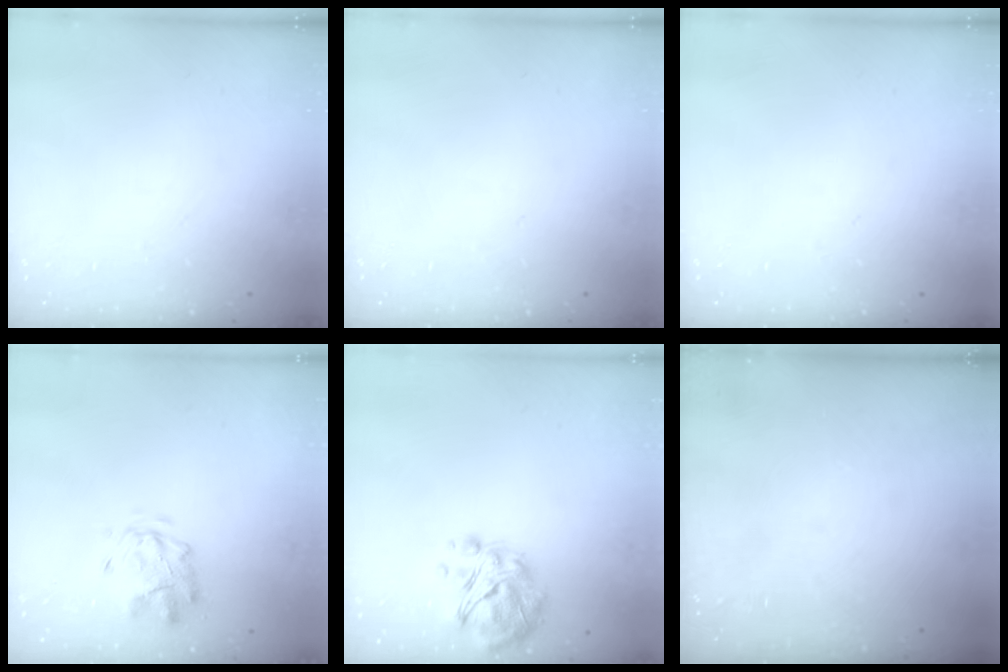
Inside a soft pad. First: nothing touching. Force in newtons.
{"total": 0.0}
{"total": 0.0}
{"total": 2.8, "press": 2.4, "slide": 1.4}
{"total": 10.4, "press": 10.3, "slide": 1.9}
{"total": 0.0}